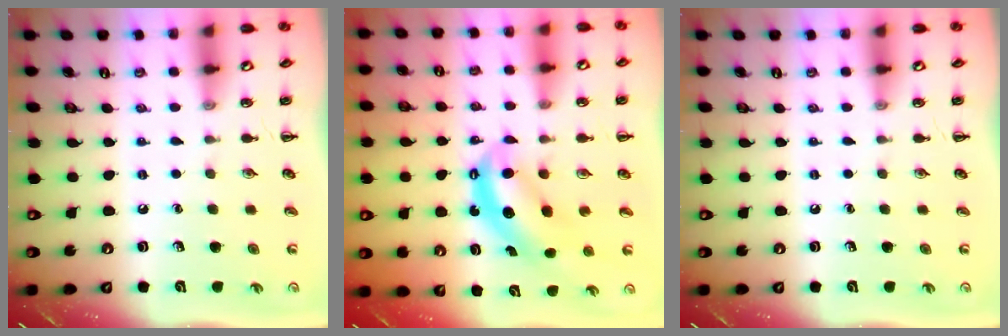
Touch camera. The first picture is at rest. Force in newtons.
{"total": 6.1, "press": 6.0, "slide": 1.3}
{"total": 0.0}